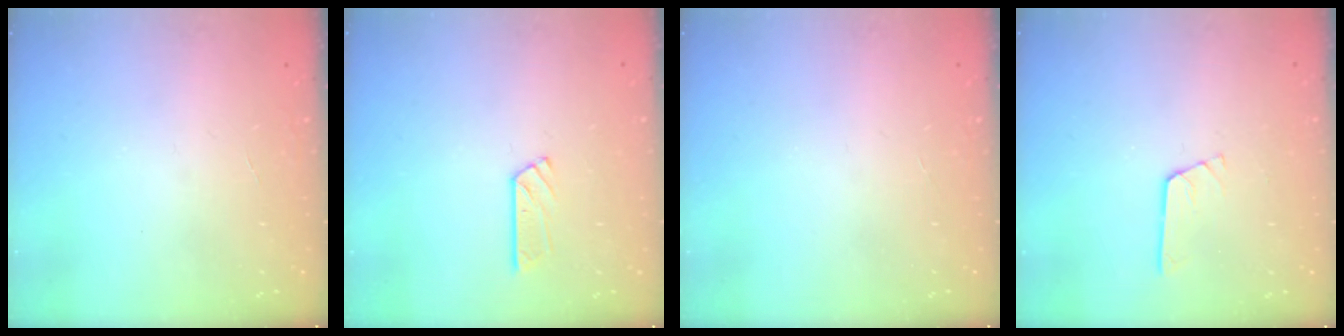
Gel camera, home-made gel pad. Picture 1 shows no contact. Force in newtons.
{"total": 5.5, "press": 5.5, "slide": 0.4}
{"total": 0.0}
{"total": 2.3, "press": 2.3, "slide": 0.3}